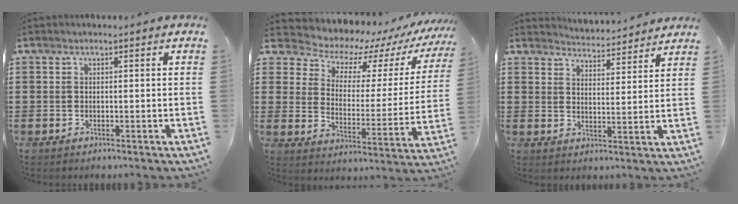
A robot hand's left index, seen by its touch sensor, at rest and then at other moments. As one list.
[{"total": 5.2, "force": [4.2, 2.8, 1.3], "torque": [-0.050, -0.036, 0.066]}, {"total": 3.8, "force": [3.8, -0.2, -0.2], "torque": [-0.013, -0.027, 0.066]}]